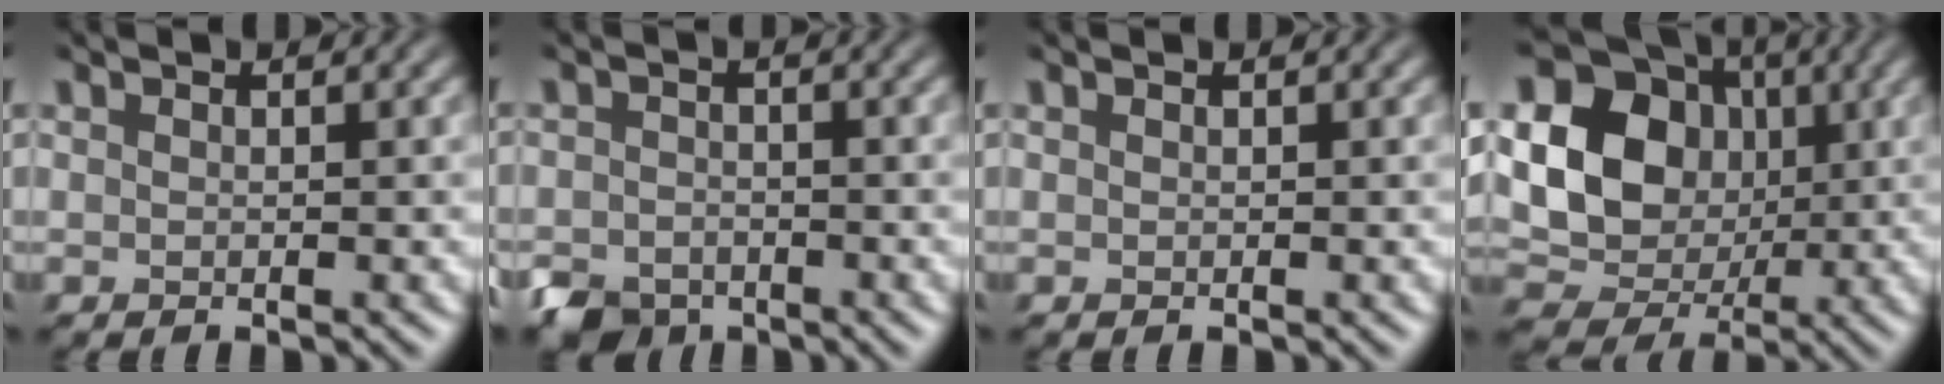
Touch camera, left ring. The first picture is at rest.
{"total": 2.8, "force": [-2.0, 1.9, 0.4], "torque": [-0.010, -0.008, -0.044]}
{"total": 0.0}
{"total": 13.9, "force": [0.7, 11.4, 8.0], "torque": [-0.158, 0.019, -0.006]}